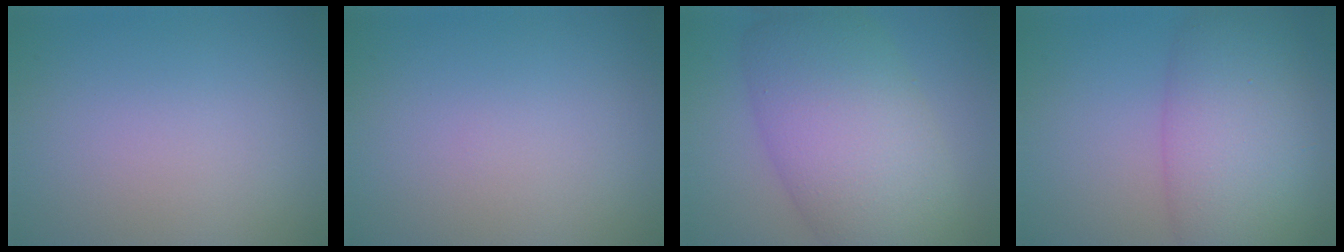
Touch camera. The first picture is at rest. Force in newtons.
{"total": 0.0}
{"total": 10.7, "press": 10.7, "slide": 0.7}
{"total": 8.6, "press": 8.6, "slide": 0.6}